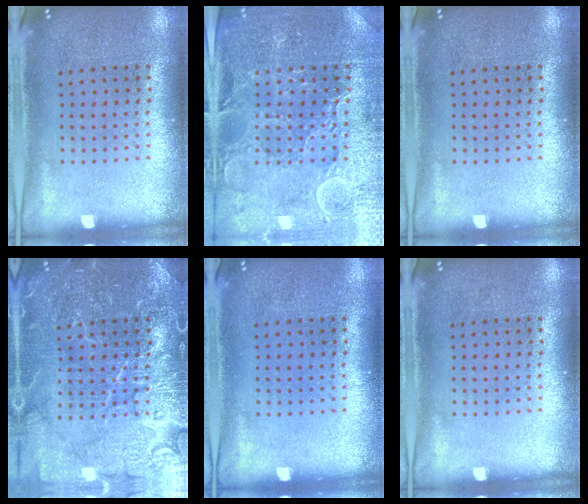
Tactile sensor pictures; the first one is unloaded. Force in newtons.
{"total": 3.8, "press": 3.7, "slide": 0.9}
{"total": 0.0}
{"total": 7.1, "press": 7.0, "slide": 1.0}
{"total": 0.0}
{"total": 0.0}